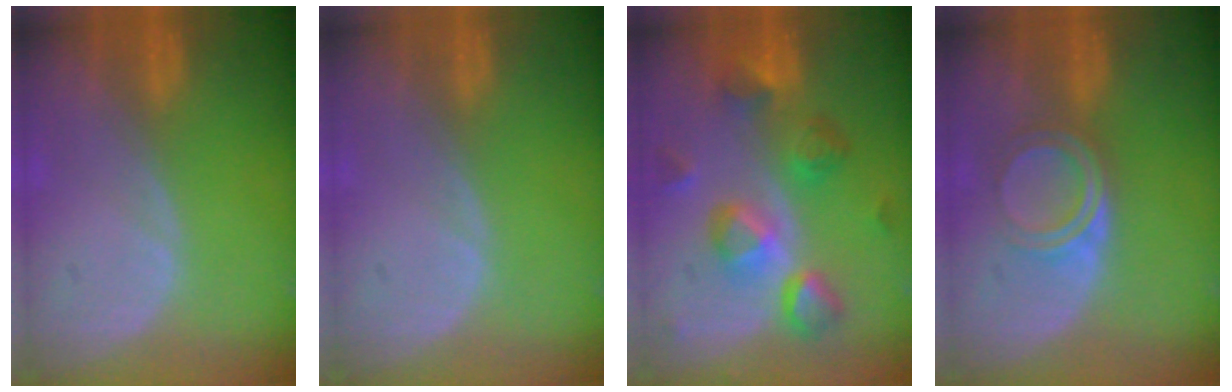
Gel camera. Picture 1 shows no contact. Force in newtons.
{"total": 0.0}
{"total": 8.9, "press": 8.5, "slide": 2.7}
{"total": 5.0, "press": 4.2, "slide": 2.6}